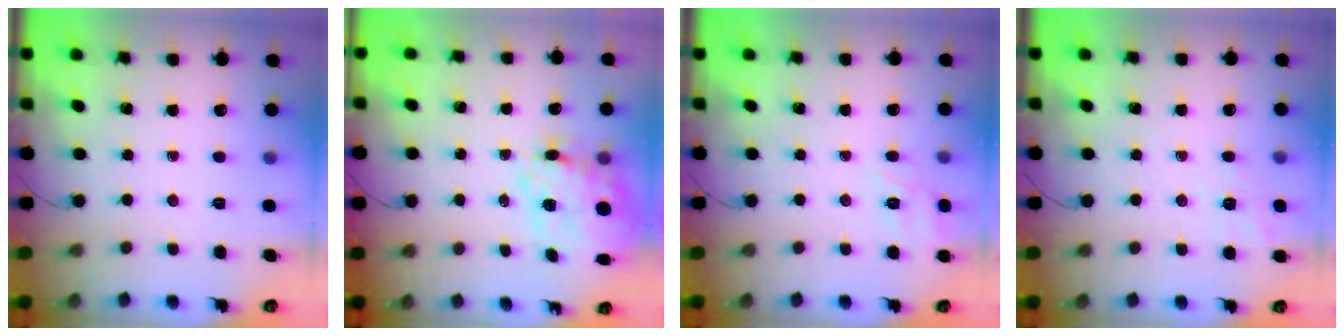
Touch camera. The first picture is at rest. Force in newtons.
{"total": 16.5, "press": 16.2, "slide": 3.3}
{"total": 10.6, "press": 10.5, "slide": 1.6}
{"total": 2.3, "press": 0.9, "slide": 2.1}